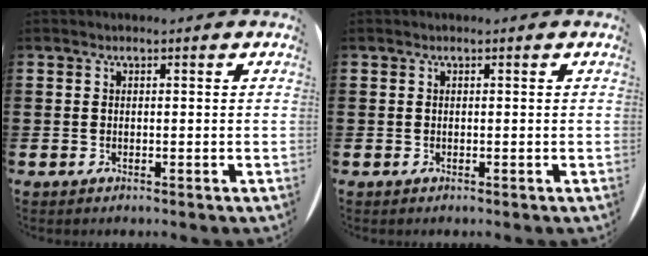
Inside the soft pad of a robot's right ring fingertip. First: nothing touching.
{"total": 0.0}